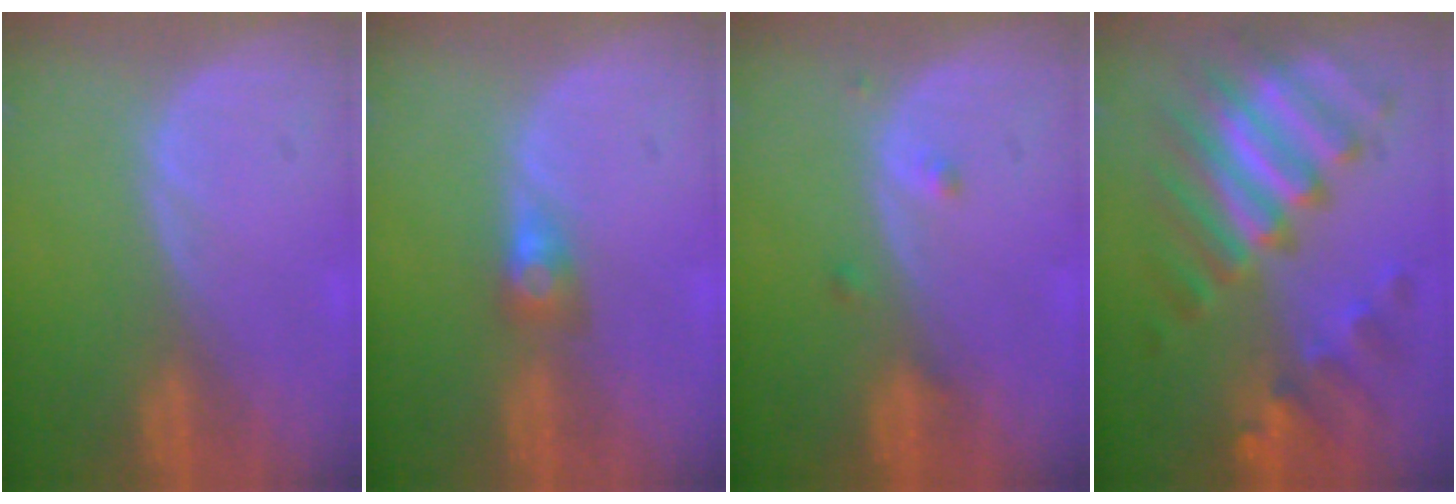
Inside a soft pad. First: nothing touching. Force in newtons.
{"total": 3.0, "press": 2.5, "slide": 1.7}
{"total": 1.3, "press": 1.3, "slide": 0.0}
{"total": 11.3, "press": 11.2, "slide": 1.2}